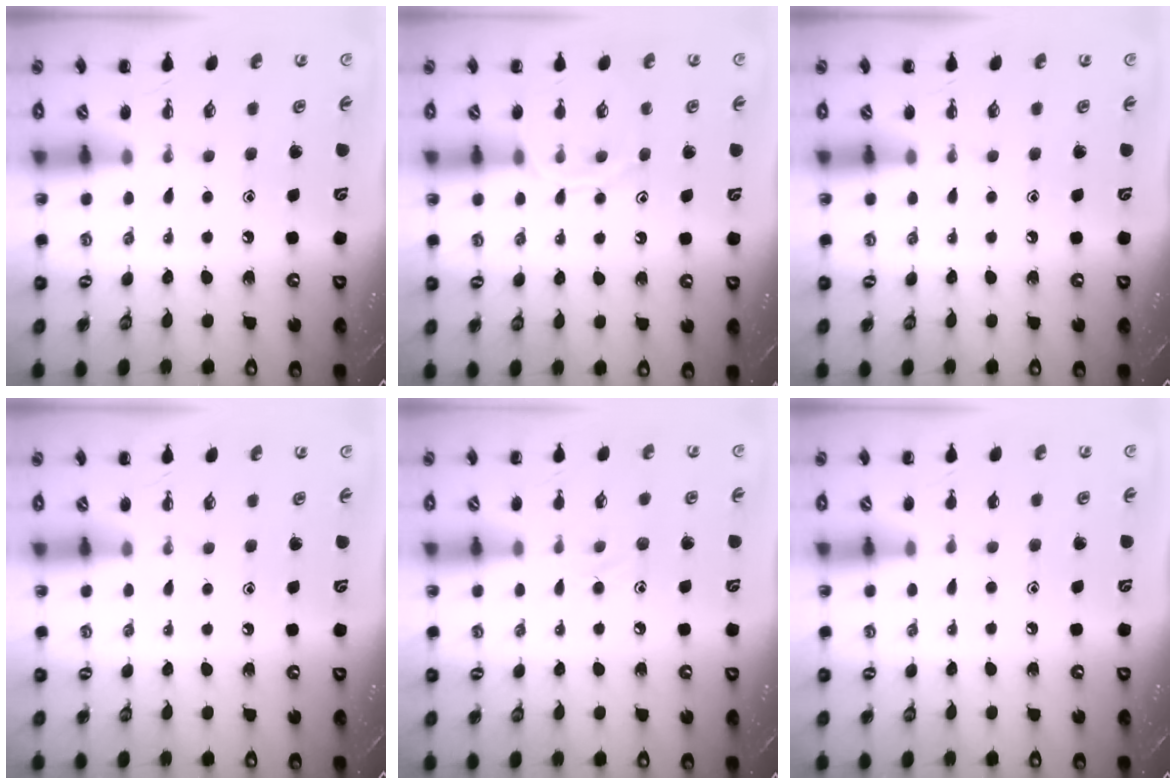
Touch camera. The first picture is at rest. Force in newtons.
{"total": 10.0, "press": 10.0, "slide": 0.6}
{"total": 0.0}
{"total": 0.0}
{"total": 6.2, "press": 5.9, "slide": 1.9}
{"total": 2.9, "press": 2.6, "slide": 1.2}